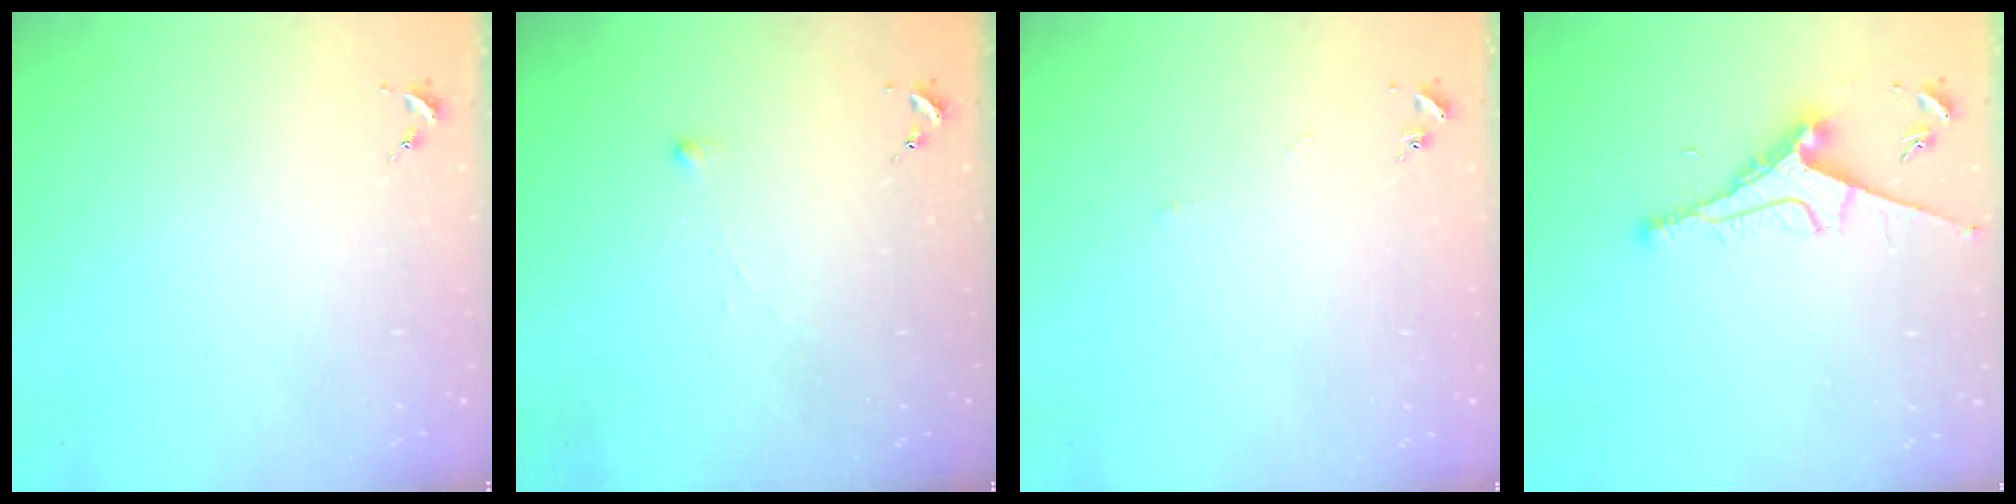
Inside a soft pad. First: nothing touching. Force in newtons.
{"total": 2.5, "press": 2.5, "slide": 0.5}
{"total": 1.7, "press": 1.7, "slide": 0.3}
{"total": 9.1, "press": 9.0, "slide": 1.3}